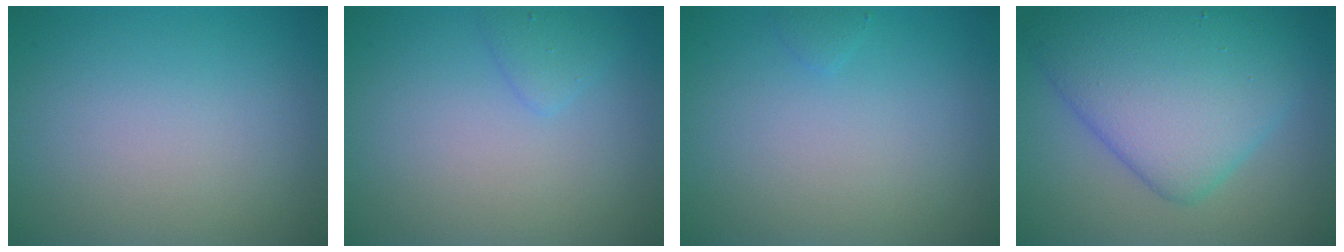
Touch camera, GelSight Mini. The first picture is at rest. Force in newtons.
{"total": 1.3, "press": 1.3, "slide": 0.0}
{"total": 0.5, "press": 0.5, "slide": 0.0}
{"total": 8.7, "press": 8.7, "slide": 0.2}